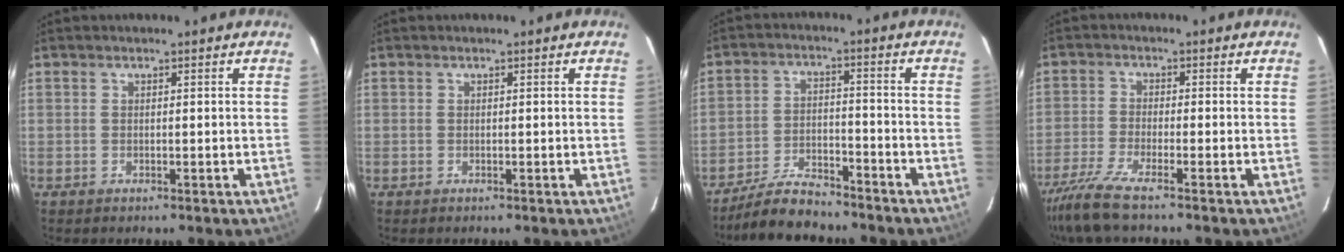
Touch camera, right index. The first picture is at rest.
{"total": 0.0}
{"total": 9.4, "force": [-8.5, 2.5, 3.0], "torque": [-0.086, 0.007, -0.145]}
{"total": 8.4, "force": [-6.9, -0.1, 4.8], "torque": [-0.116, -0.031, -0.130]}